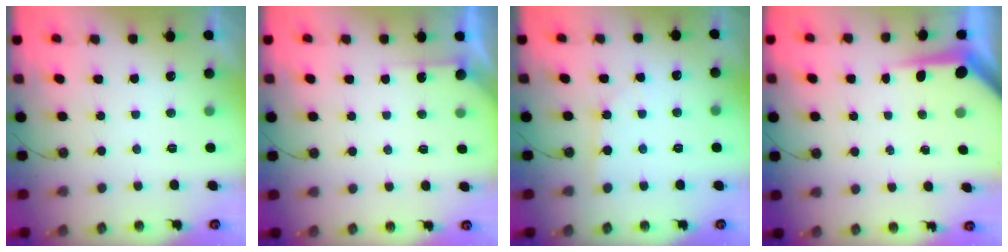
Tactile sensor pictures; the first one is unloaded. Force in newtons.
{"total": 2.8, "press": 2.8, "slide": 0.4}
{"total": 2.2, "press": 2.2, "slide": 0.2}
{"total": 4.9, "press": 4.9, "slide": 0.4}